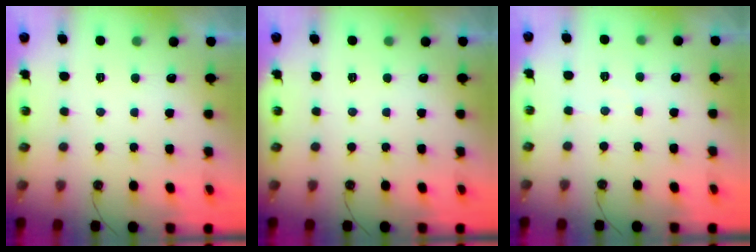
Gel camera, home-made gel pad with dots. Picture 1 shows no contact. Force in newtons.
{"total": 0.0}
{"total": 3.3, "press": 3.3, "slide": 0.5}